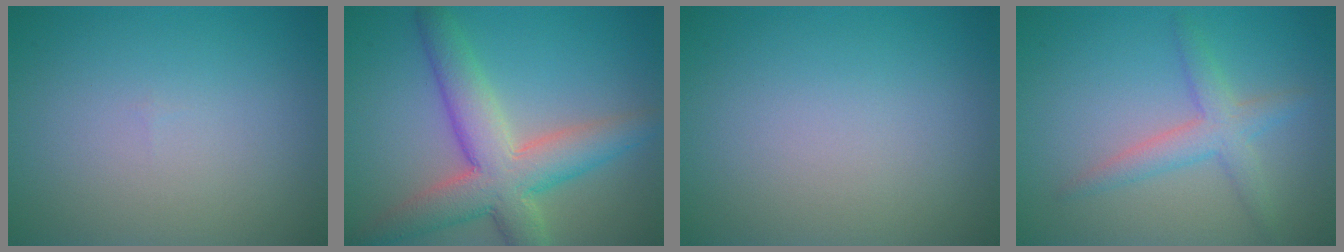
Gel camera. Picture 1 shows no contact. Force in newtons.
{"total": 7.4, "press": 7.4, "slide": 0.3}
{"total": 0.0}
{"total": 2.9, "press": 2.9, "slide": 0.1}